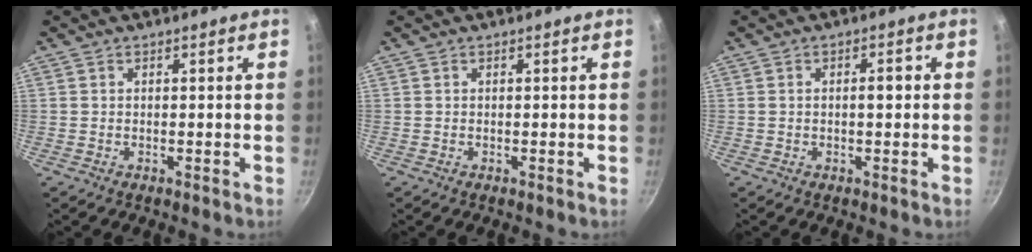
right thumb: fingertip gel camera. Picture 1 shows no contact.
{"total": 0.0}
{"total": 2.4, "force": [0.0, 1.1, 2.2], "torque": [-0.027, 0.008, -0.002]}